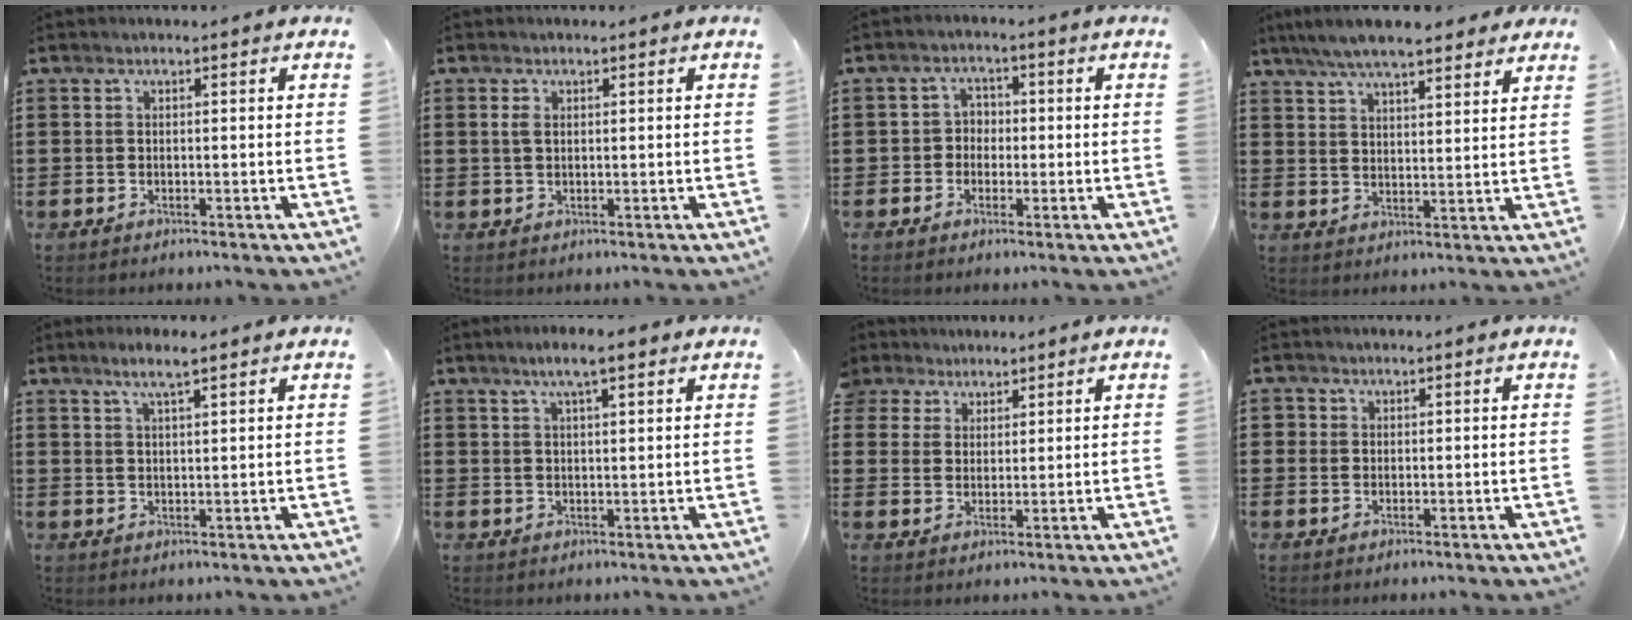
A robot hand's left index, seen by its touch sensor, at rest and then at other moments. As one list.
[{"total": 1.6, "force": [0.5, 0.8, 1.2], "torque": [-0.028, 0.006, 0.009]}, {"total": 2.7, "force": [-0.8, 2.4, 0.8], "torque": [-0.028, 0.009, -0.023]}, {"total": 6.5, "force": [5.8, 1.2, 2.8], "torque": [-0.073, -0.011, 0.105]}, {"total": 3.1, "force": [2.1, 0.3, 2.2], "torque": [-0.047, 0.004, 0.037]}, {"total": 4.4, "force": [2.8, 0.7, 3.4], "torque": [-0.070, 0.007, 0.047]}, {"total": 3.8, "force": [2.7, 2.7, -0.1], "torque": [-0.018, 0.009, 0.050]}, {"total": 1.2, "force": [0.5, 1.0, 0.2], "torque": [-0.006, 0.006, 0.009]}]